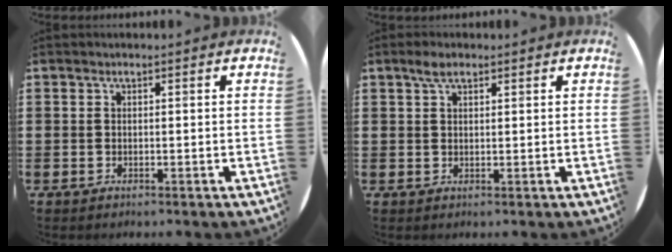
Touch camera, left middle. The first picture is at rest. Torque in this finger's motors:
{"motor_torque": [0.53, -0.40, -0.03, 0.00]}